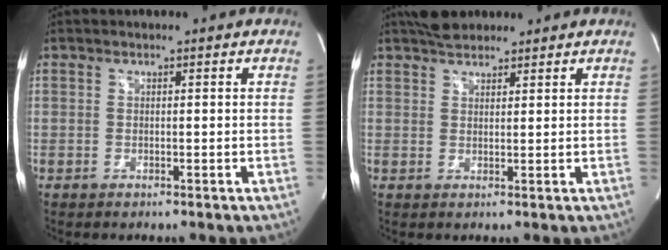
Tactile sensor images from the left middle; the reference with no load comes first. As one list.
[{"total": 4.4, "force": [3.8, 1.7, 1.5], "torque": [-0.029, 0.021, 0.067]}]